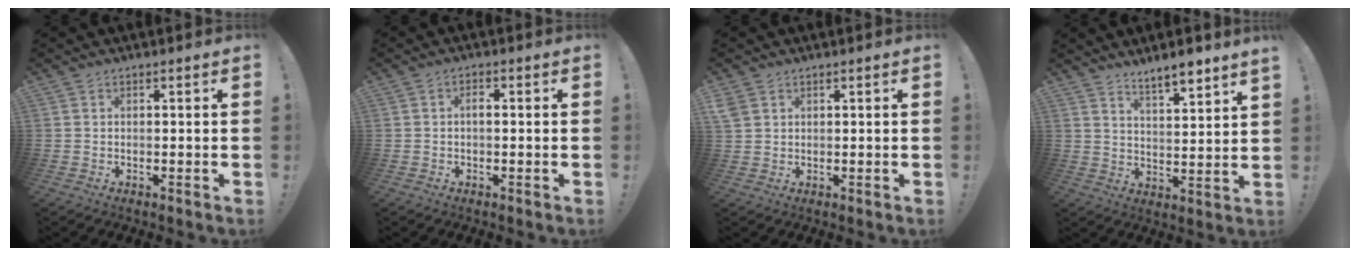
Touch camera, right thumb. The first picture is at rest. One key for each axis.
{"total": 1.5, "fx": -0.4, "fy": 0.6, "fz": 1.3, "tx": -0.023, "ty": 0.004, "tz": -0.010}
{"total": 3.1, "fx": 1.7, "fy": 2.2, "fz": 1.3, "tx": -0.020, "ty": -0.003, "tz": 0.034}
{"total": 6.2, "fx": 5.4, "fy": -0.3, "fz": 3.1, "tx": -0.052, "ty": -0.041, "tz": 0.090}